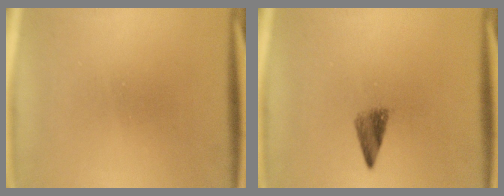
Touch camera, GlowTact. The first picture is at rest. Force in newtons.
{"total": 2.7}